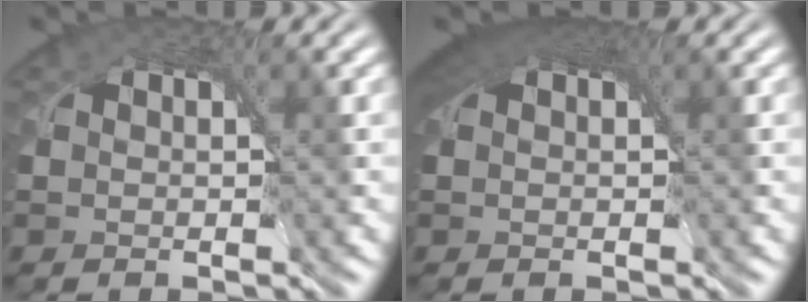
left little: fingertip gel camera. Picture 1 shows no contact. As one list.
[{"total": 5.3, "force": [2.8, 2.7, 3.6], "torque": [-0.066, 0.015, 0.033]}]